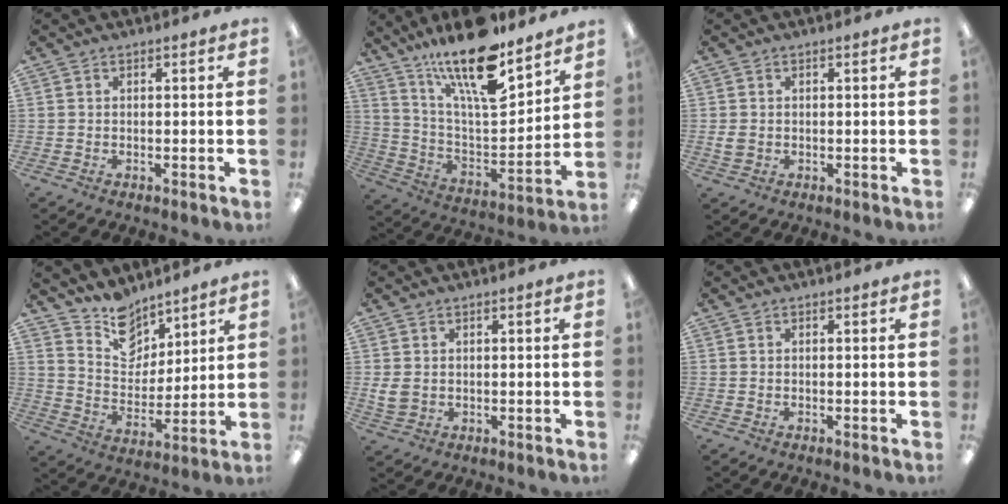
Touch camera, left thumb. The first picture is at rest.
{"total": 21.1, "force": [15.4, 6.4, 12.9], "torque": [-0.224, -0.102, 0.262]}
{"total": 2.3, "force": [0.2, 1.9, 1.3], "torque": [-0.015, 0.002, 0.002]}
{"total": 9.7, "force": [8.2, 5.0, 1.3], "torque": [-0.023, -0.060, 0.157]}
{"total": 3.5, "force": [0.6, 2.9, 1.9], "torque": [-0.035, 0.000, 0.011]}
{"total": 0.0}